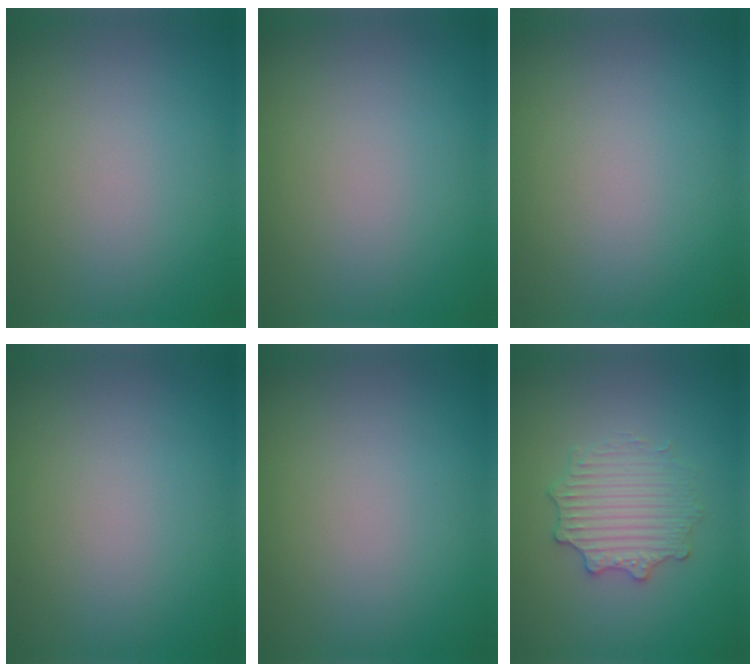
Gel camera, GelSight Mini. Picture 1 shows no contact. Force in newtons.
{"total": 0.0}
{"total": 0.0}
{"total": 0.0}
{"total": 0.0}
{"total": 3.0, "press": 2.9, "slide": 0.4}